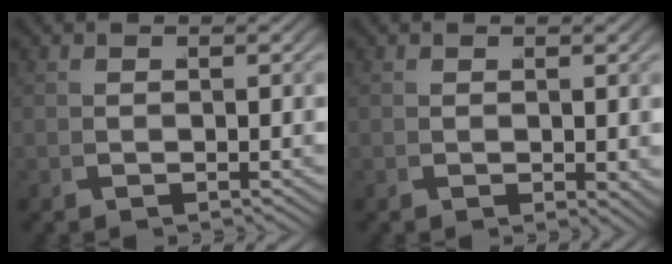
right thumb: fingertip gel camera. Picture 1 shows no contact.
{"total": 1.1, "force": [0.2, 0.6, 0.9], "torque": [-0.005, -0.004, 0.008]}